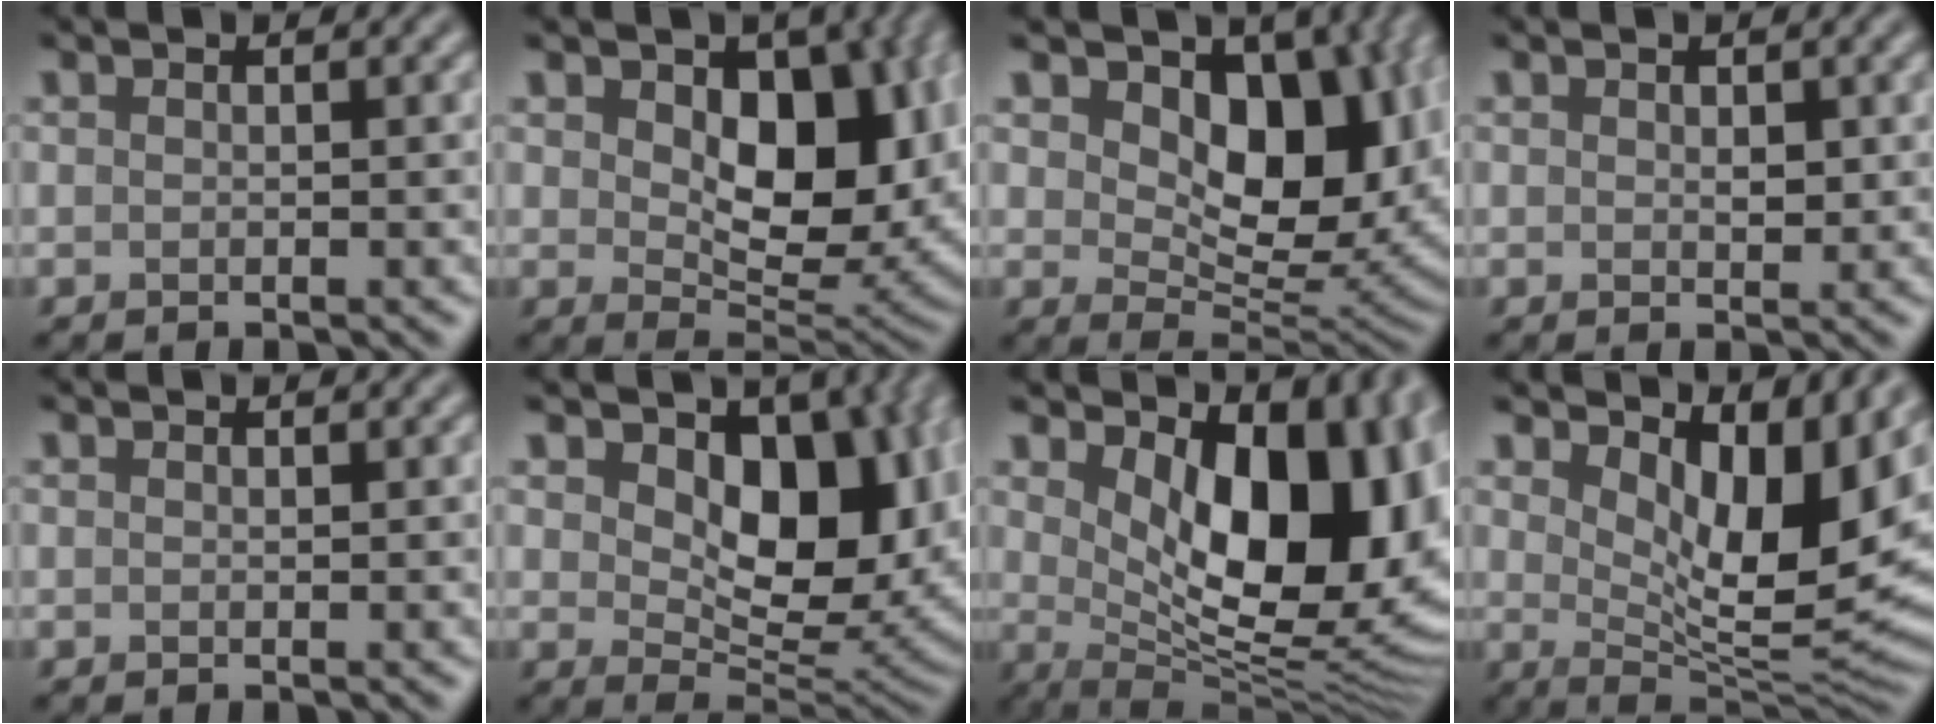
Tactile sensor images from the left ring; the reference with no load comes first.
{"total": 9.6, "force": [1.9, 5.8, 7.4], "torque": [-0.115, -0.017, 0.035]}
{"total": 10.9, "force": [3.2, 6.6, 8.0], "torque": [-0.116, -0.017, 0.050]}
{"total": 1.1, "force": [0.3, 0.6, 0.9], "torque": [-0.010, -0.004, 0.007]}
{"total": 0.0}
{"total": 10.5, "force": [2.8, 6.4, 7.9], "torque": [-0.116, -0.019, 0.046]}
{"total": 12.8, "force": [2.7, 6.5, 10.7], "torque": [-0.129, -0.019, 0.051]}
{"total": 9.6, "force": [3.8, 4.0, 7.9], "torque": [-0.128, -0.023, 0.065]}